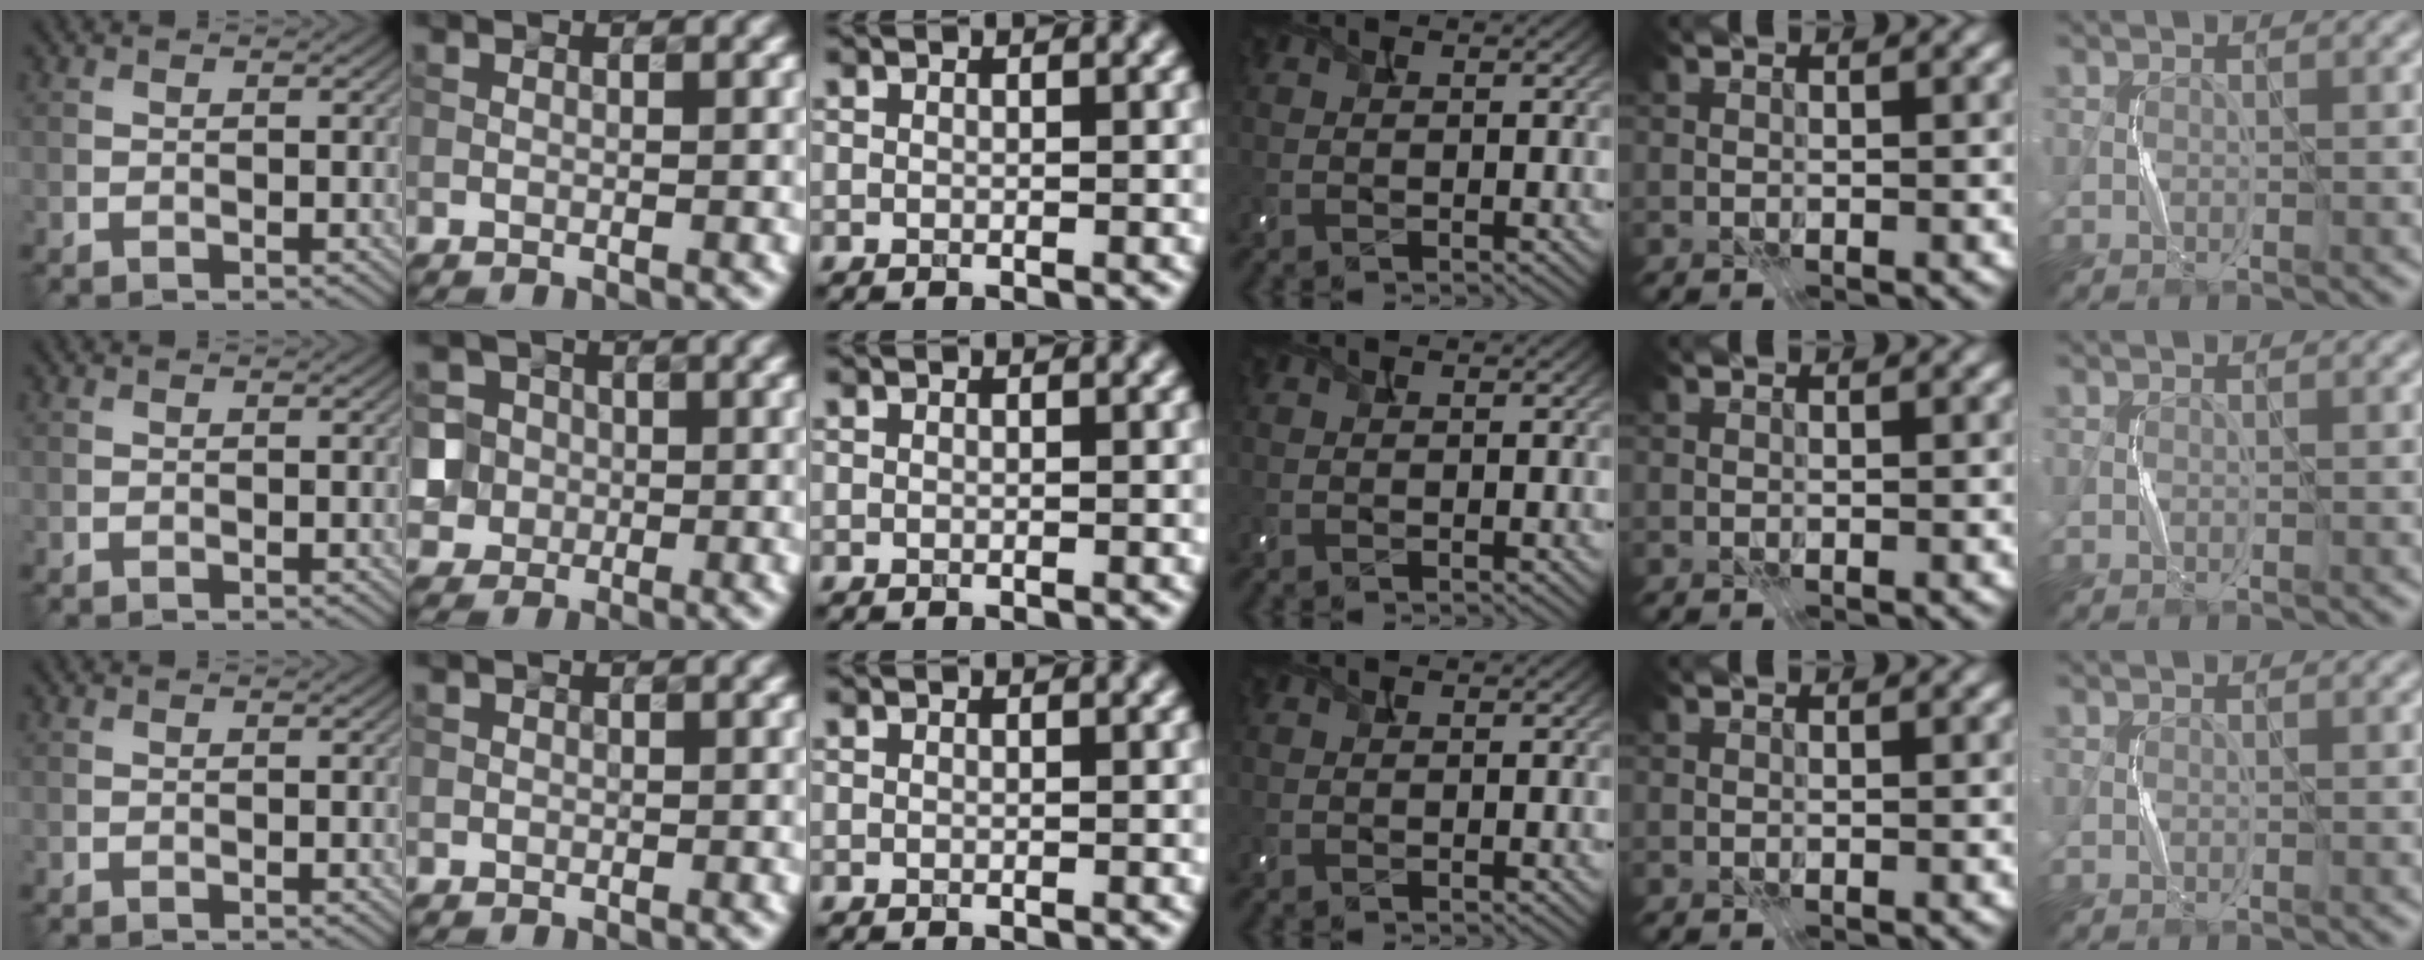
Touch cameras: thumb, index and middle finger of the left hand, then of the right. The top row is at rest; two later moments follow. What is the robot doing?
{"motion": "press", "object": "camera"}